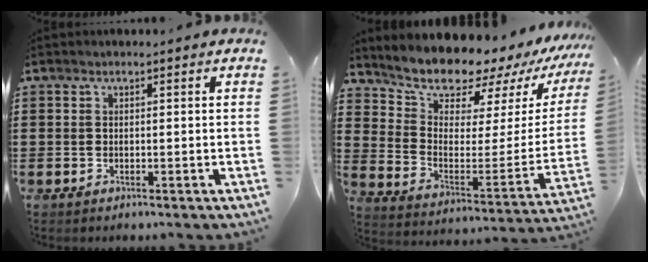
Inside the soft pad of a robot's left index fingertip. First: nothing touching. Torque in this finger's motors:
{"motor_torque": [2.14, 0.00, 1.05, 0.21]}